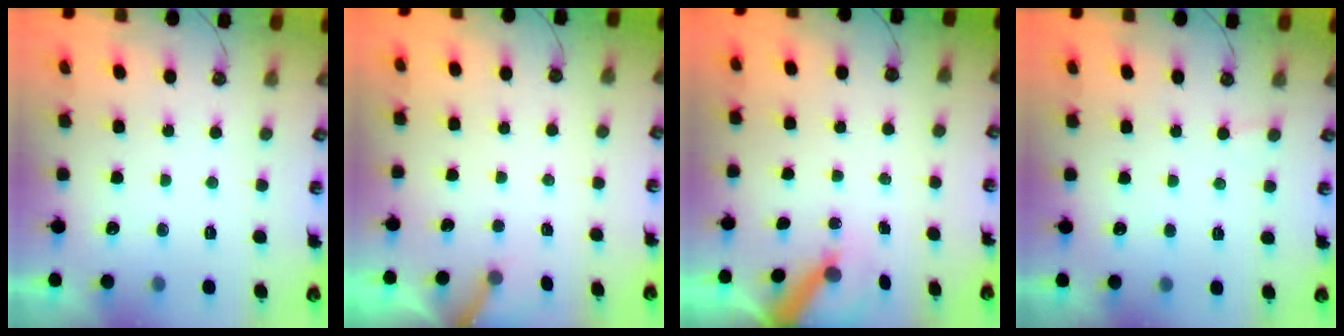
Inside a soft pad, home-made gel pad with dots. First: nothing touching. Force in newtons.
{"total": 2.7, "press": 2.7, "slide": 0.2}
{"total": 6.5, "press": 6.5, "slide": 0.7}
{"total": 4.1, "press": 4.1, "slide": 0.4}